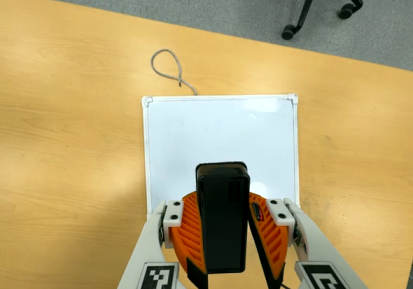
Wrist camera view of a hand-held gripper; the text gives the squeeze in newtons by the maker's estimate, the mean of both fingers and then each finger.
{"total": 8.3, "left": 8.8, "right": 7.8}